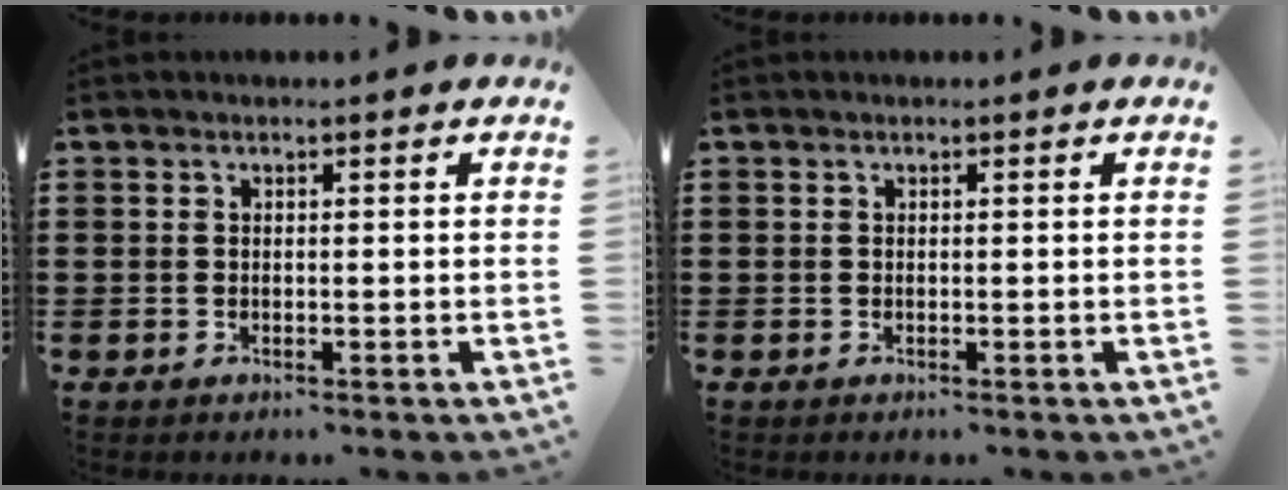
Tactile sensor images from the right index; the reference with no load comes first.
{"total": 0.0}